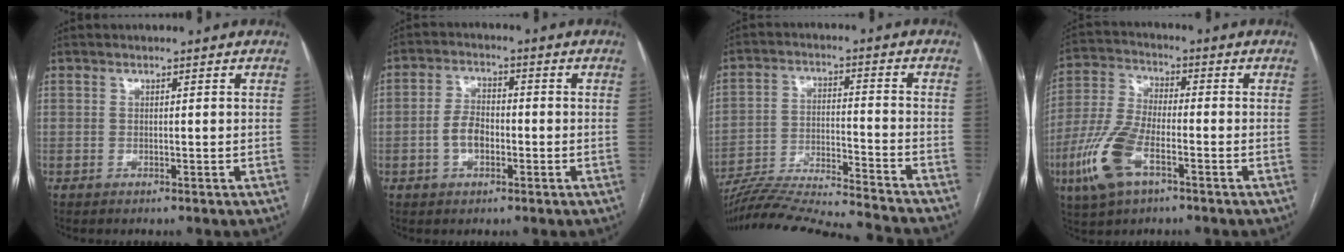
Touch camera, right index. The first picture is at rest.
{"total": 4.8, "force": [-1.3, 2.8, 3.7], "torque": [-0.076, 0.013, -0.025]}
{"total": 21.8, "force": [-20.5, -0.8, 7.4], "torque": [-0.137, -0.030, -0.315]}
{"total": 11.2, "force": [-4.8, 4.4, 9.1], "torque": [-0.219, -0.006, -0.094]}